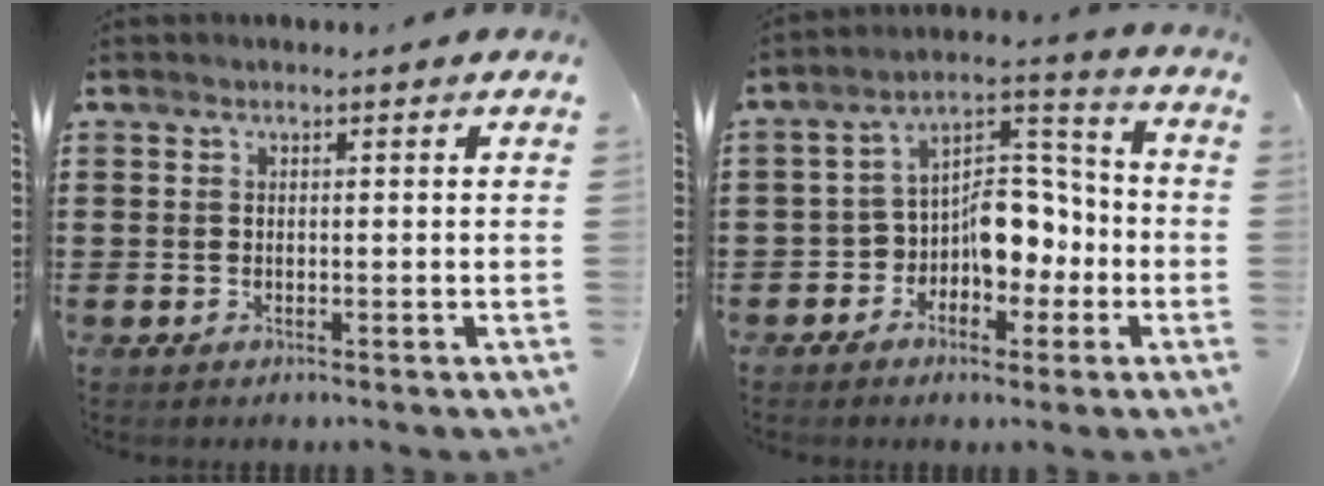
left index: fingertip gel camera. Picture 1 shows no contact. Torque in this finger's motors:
{"motor_torque": [0.45, 0.22, 0.68, 0.12]}